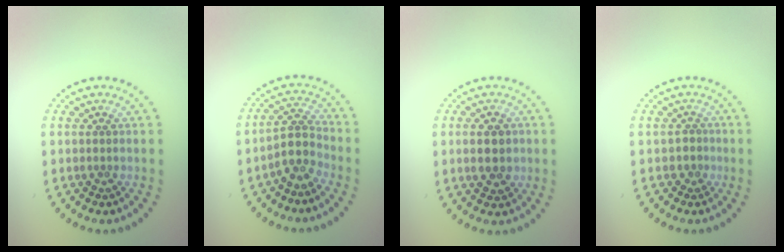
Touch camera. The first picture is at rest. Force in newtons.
{"total": 2.9, "press": 2.3, "slide": 1.8}
{"total": 3.6, "press": 3.6, "slide": 0.1}
{"total": 1.0, "press": 0.7, "slide": 0.7}